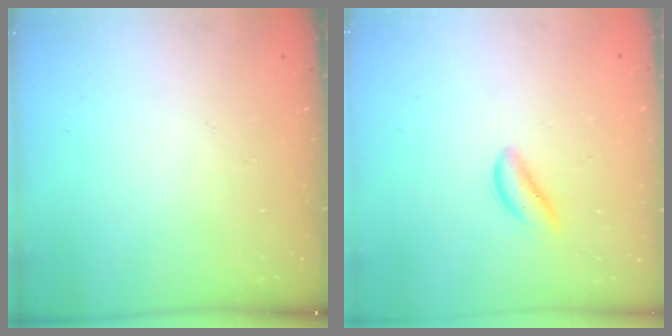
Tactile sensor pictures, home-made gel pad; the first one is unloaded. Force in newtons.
{"total": 2.2, "press": 2.2, "slide": 0.4}